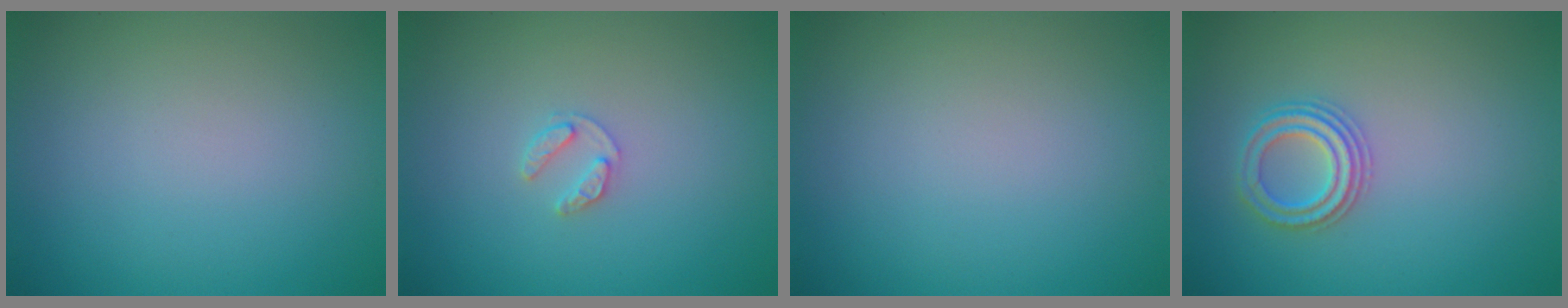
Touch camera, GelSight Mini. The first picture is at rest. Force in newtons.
{"total": 1.3, "press": 1.3, "slide": 0.2}
{"total": 0.0}
{"total": 2.5, "press": 2.4, "slide": 0.4}